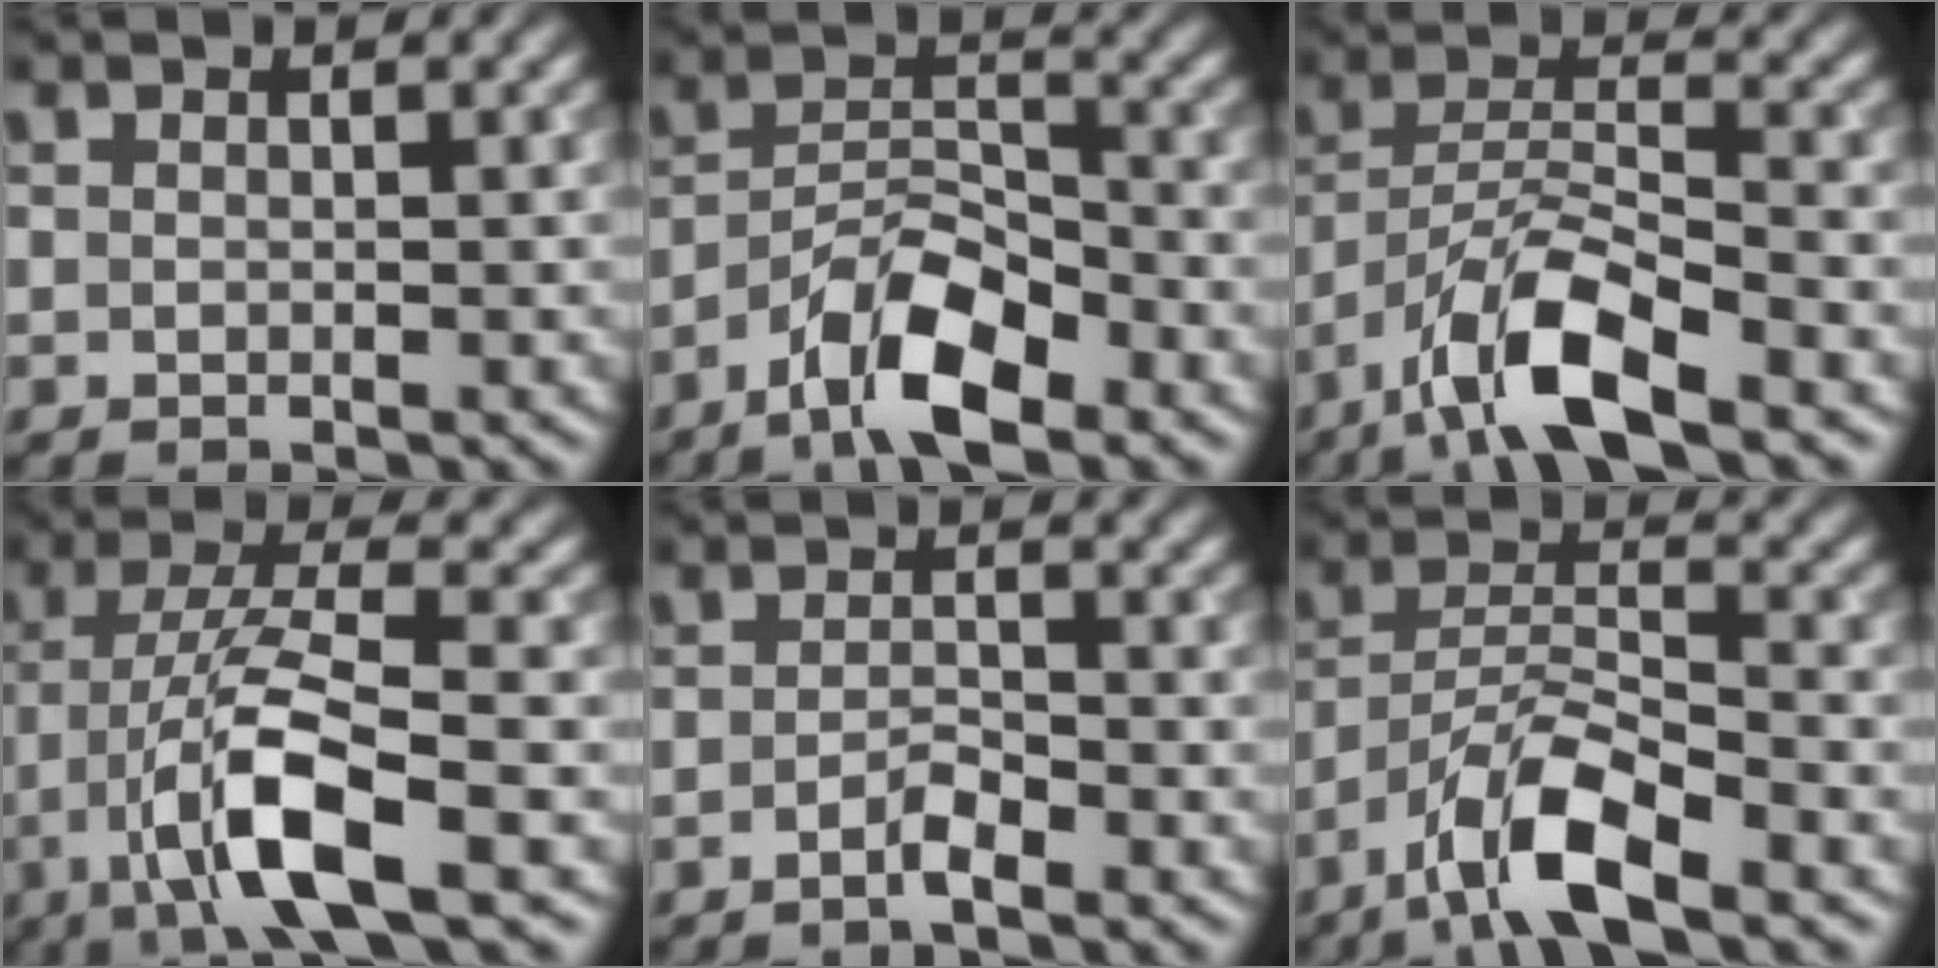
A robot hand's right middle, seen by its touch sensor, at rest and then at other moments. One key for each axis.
{"total": 7.2, "fx": -4.7, "fy": 2.4, "fz": 4.9, "tx": -0.086, "ty": 0.006, "tz": -0.089}
{"total": 8.5, "fx": -5.6, "fy": 2.1, "fz": 6.1, "tx": -0.106, "ty": 0.005, "tz": -0.109}
{"total": 8.7, "fx": -3.7, "fy": 2.2, "fz": 7.6, "tx": -0.147, "ty": 0.004, "tz": -0.074}
{"total": 1.8, "fx": -1.1, "fy": 0.3, "fz": 1.3, "tx": -0.025, "ty": 0.004, "tz": -0.024}
{"total": 7.6, "fx": -5.1, "fy": 1.8, "fz": 5.4, "tx": -0.096, "ty": 0.005, "tz": -0.098}